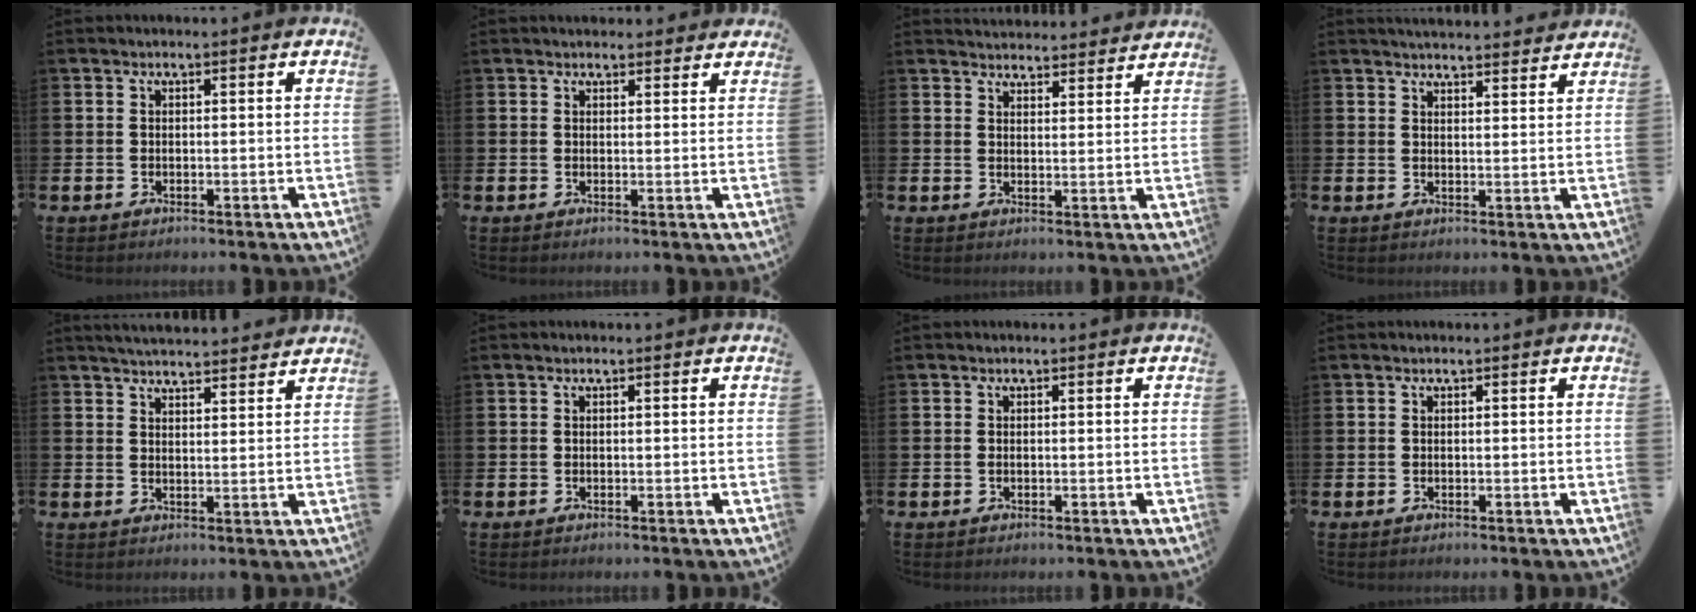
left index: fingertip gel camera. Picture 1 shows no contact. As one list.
[{"total": 1.9, "force": [1.8, 0.7, -0.1], "torque": [0.012, -0.005, 0.032]}, {"total": 3.8, "force": [3.8, 0.6, -0.1], "torque": [0.006, -0.027, 0.067]}, {"total": 3.8, "force": [3.8, 0.1, 0.1], "torque": [-0.006, -0.022, 0.068]}, {"total": 4.0, "force": [4.0, 0.1, 0.3], "torque": [-0.010, -0.025, 0.072]}, {"total": 0.0}, {"total": 0.0}, {"total": 0.0}]